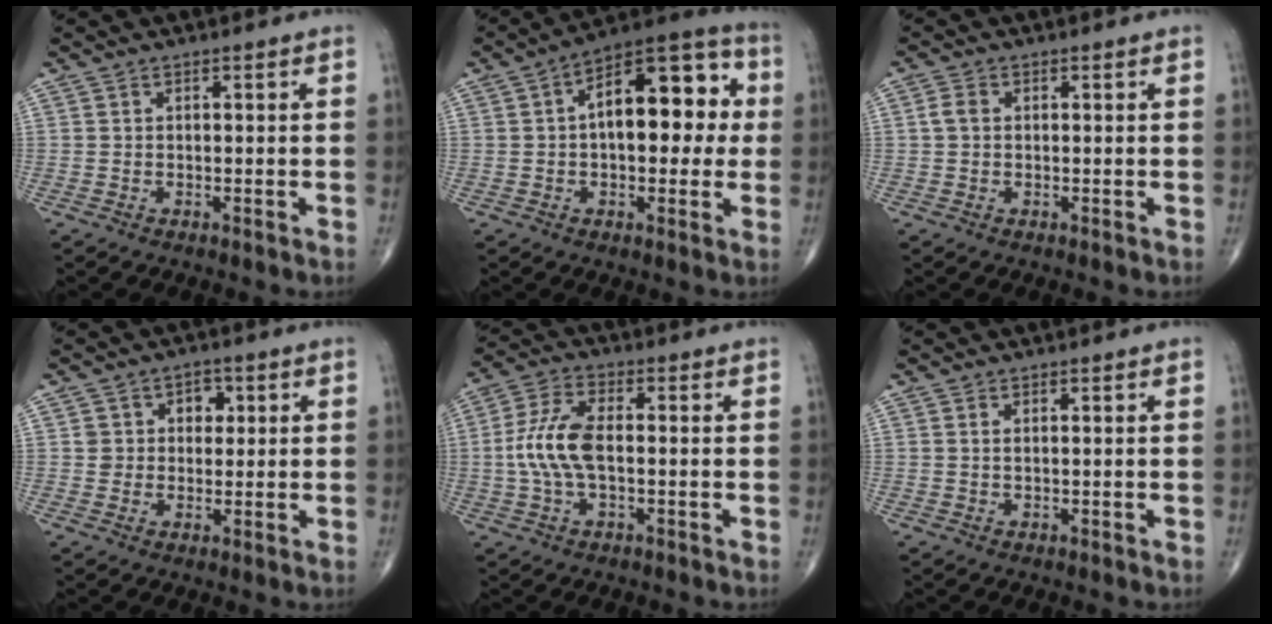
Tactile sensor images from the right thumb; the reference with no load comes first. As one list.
[{"total": 17.8, "force": [2.2, 8.9, 15.2], "torque": [-0.189, 0.037, 0.023]}, {"total": 2.2, "force": [0.3, 1.7, 1.4], "torque": [-0.030, 0.006, 0.004]}, {"total": 4.7, "force": [1.3, 4.0, 2.1], "torque": [0.005, 0.002, 0.014]}, {"total": 9.3, "force": [-0.5, 4.3, 8.3], "torque": [-0.190, 0.021, -0.012]}, {"total": 0.7, "force": [0.2, 0.2, 0.6], "torque": [-0.017, 0.002, 0.006]}]